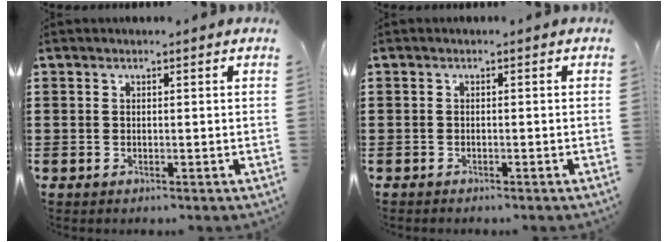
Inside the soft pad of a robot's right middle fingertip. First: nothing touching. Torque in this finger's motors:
{"motor_torque": [-0.02, 0.19, -0.04, 0.00]}